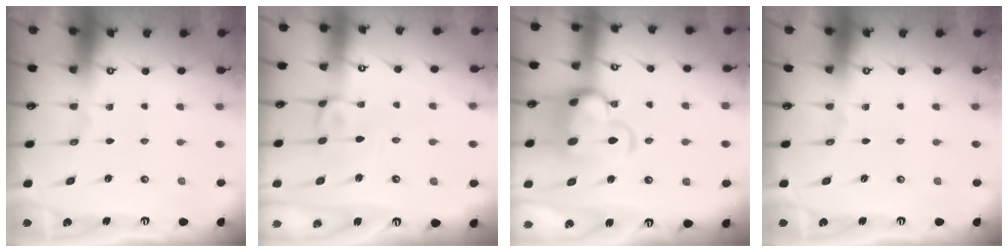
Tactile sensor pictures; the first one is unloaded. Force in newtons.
{"total": 0.9, "press": 0.5, "slide": 0.7}
{"total": 9.2, "press": 9.0, "slide": 1.9}
{"total": 0.0}